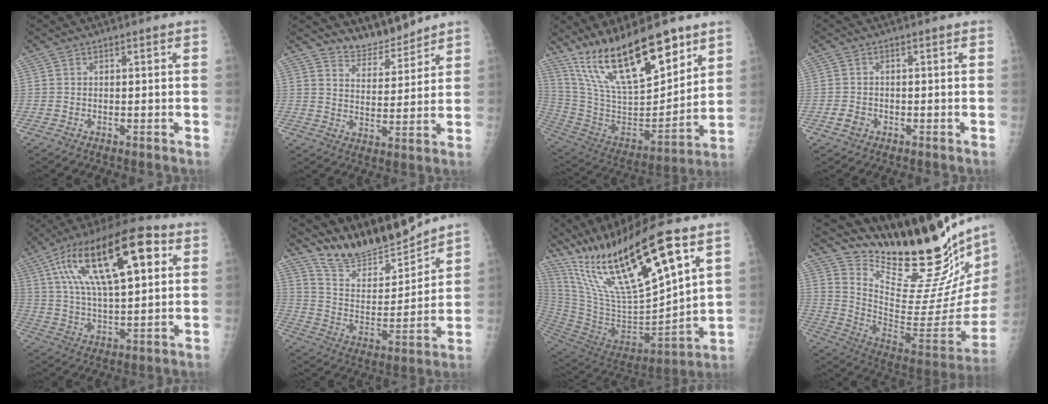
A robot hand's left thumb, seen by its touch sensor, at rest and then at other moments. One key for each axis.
{"total": 6.8, "fx": 6.6, "fy": 1.7, "fz": 0.2, "tx": 0.012, "ty": -0.053, "tz": 0.123}
{"total": 24.3, "fx": 16.4, "fy": 8.1, "fz": 15.9, "tx": -0.238, "ty": -0.078, "tz": 0.303}
{"total": 1.8, "fx": -0.6, "fy": 1.5, "fz": 0.8, "tx": -0.009, "ty": 0.003, "tz": -0.009}
{"total": 23.6, "fx": 8.4, "fy": 9.7, "fz": 19.8, "tx": -0.330, "ty": 0.011, "tz": 0.137}
{"total": 15.3, "fx": 14.4, "fy": 2.7, "fz": 4.3, "tx": -0.048, "ty": -0.094, "tz": 0.268}
{"total": 27.9, "fx": 16.6, "fy": 6.8, "fz": 21.4, "tx": -0.385, "ty": -0.059, "tz": 0.313}
{"total": 31.7, "fx": 28.0, "fy": 5.4, "fz": 13.8, "tx": -0.194, "ty": -0.202, "tz": 0.400}